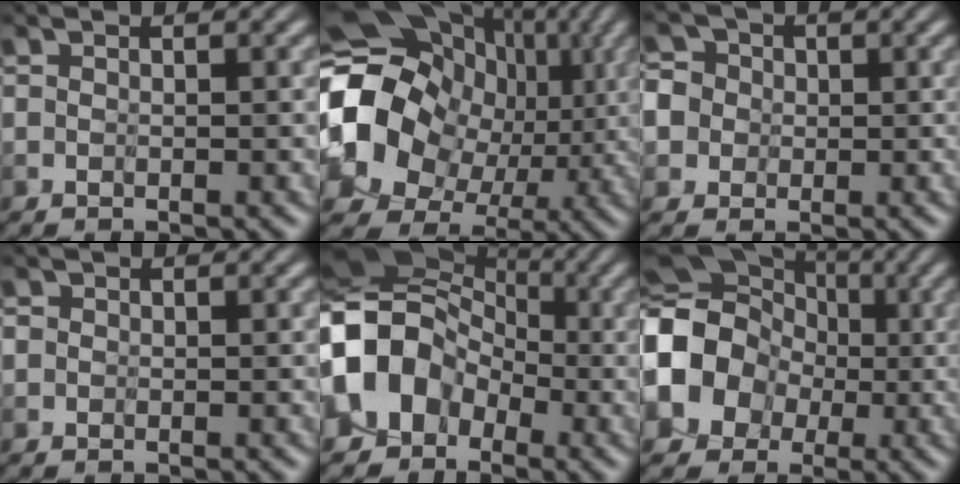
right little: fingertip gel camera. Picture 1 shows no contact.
{"total": 17.0, "force": [0.4, 15.1, 7.8], "torque": [-0.182, -0.009, -0.015]}
{"total": 4.0, "force": [-0.1, 3.9, 0.7], "torque": [-0.034, 0.021, -0.033]}
{"total": 0.8, "force": [0.1, 0.8, 0.2], "torque": [-0.006, 0.008, -0.009]}
{"total": 9.7, "force": [-2.6, 8.8, 3.3], "torque": [-0.064, -0.006, -0.090]}
{"total": 9.9, "force": [-1.3, 8.9, 4.2], "torque": [-0.096, -0.015, -0.056]}